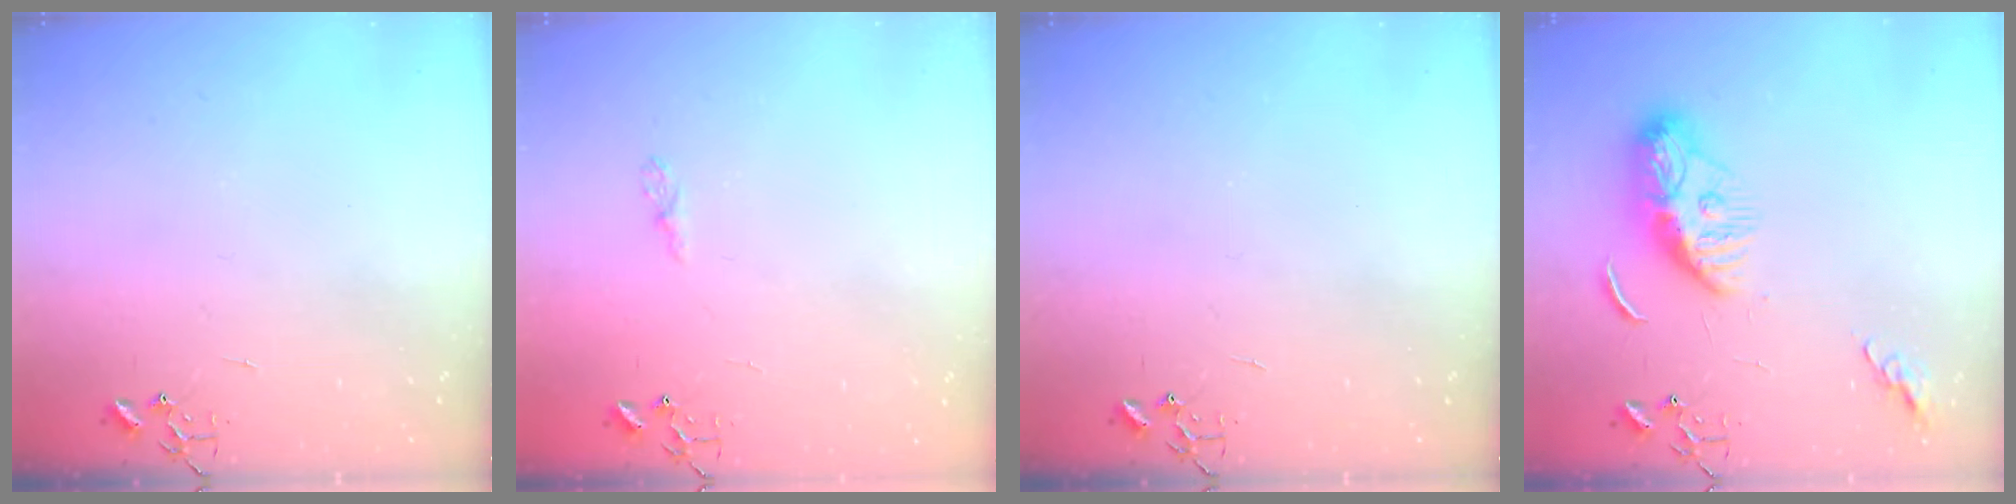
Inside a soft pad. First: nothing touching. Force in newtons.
{"total": 3.9, "press": 3.9, "slide": 0.5}
{"total": 0.0}
{"total": 10.7, "press": 10.6, "slide": 1.1}